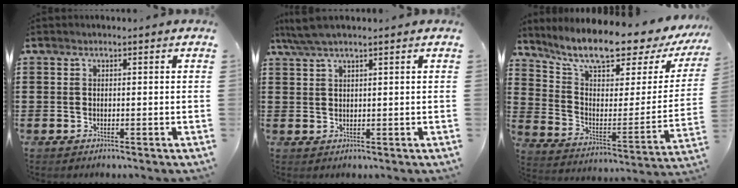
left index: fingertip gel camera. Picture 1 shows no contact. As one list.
[{"total": 3.2, "force": [2.3, 0.2, 2.3], "torque": [-0.047, 0.002, 0.044]}, {"total": 9.4, "force": [8.2, 1.4, 4.4], "torque": [-0.101, -0.070, 0.134]}]